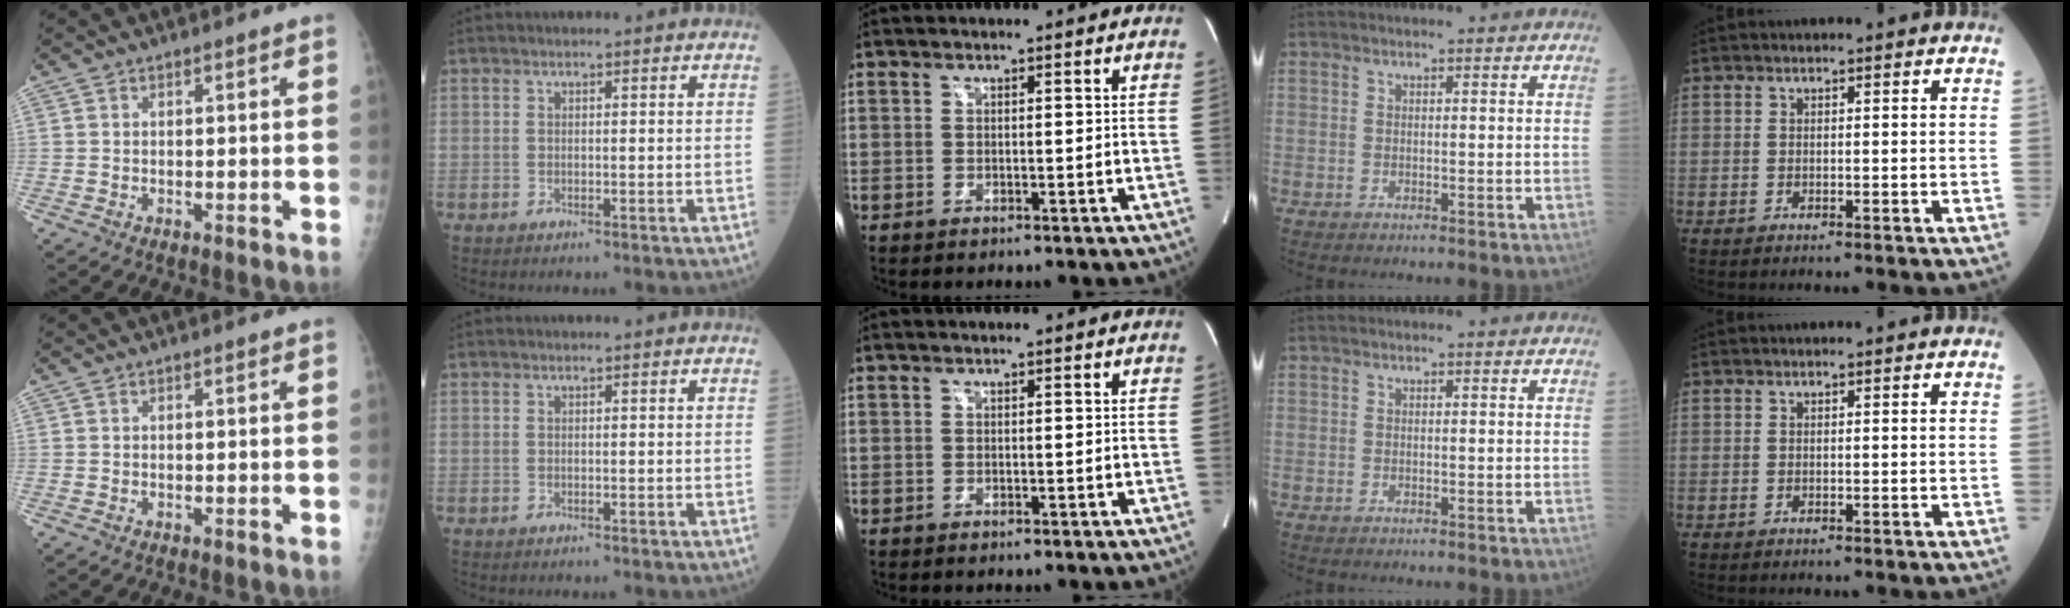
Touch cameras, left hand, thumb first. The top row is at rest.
{}